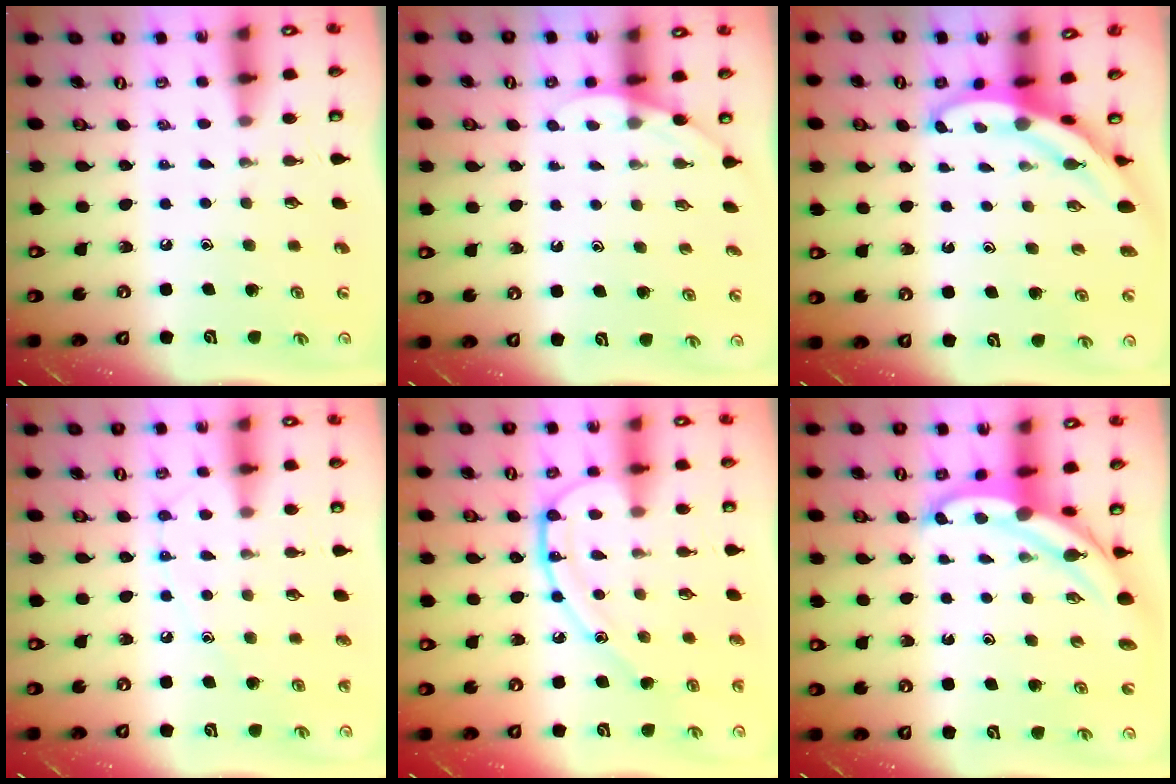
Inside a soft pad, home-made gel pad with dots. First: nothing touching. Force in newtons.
{"total": 2.6, "press": 2.6, "slide": 0.2}
{"total": 3.8, "press": 3.8, "slide": 0.2}
{"total": 7.9, "press": 7.9, "slide": 0.6}
{"total": 11.5, "press": 11.5, "slide": 0.4}
{"total": 5.6, "press": 5.6, "slide": 0.3}